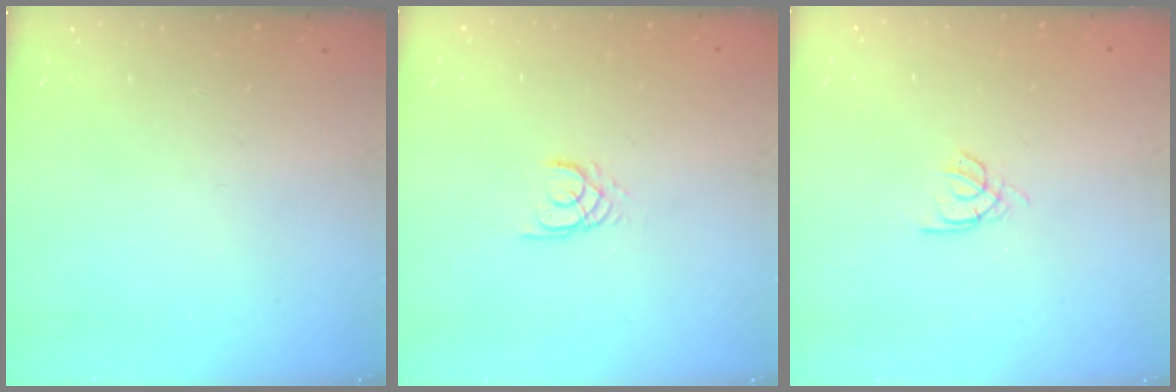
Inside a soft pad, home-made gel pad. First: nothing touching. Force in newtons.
{"total": 2.2, "press": 2.2, "slide": 0.2}
{"total": 2.1, "press": 2.1, "slide": 0.2}